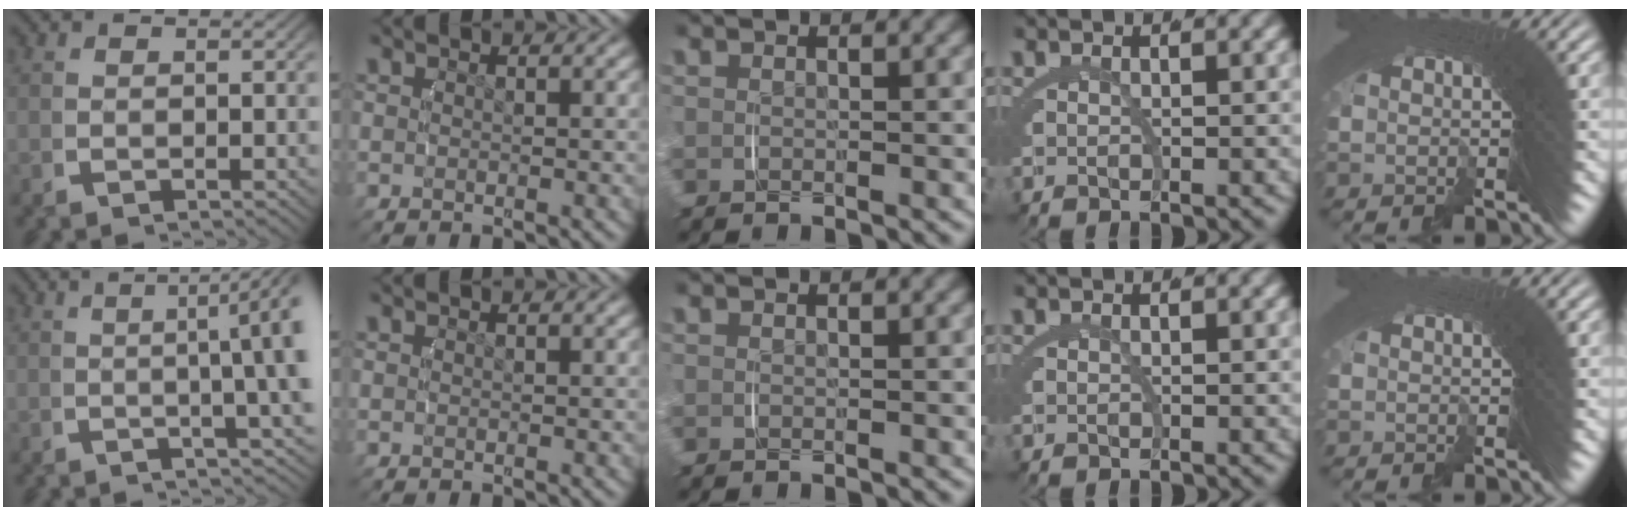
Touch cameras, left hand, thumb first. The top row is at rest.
{"thumb": {"total": 9.5, "force": [2.0, 3.6, 8.5], "torque": [-0.094, 0.030, 0.011]}, "little": {"total": 0.8, "force": [-0.6, -0.3, -0.5], "torque": [0.015, 0.004, -0.012]}}